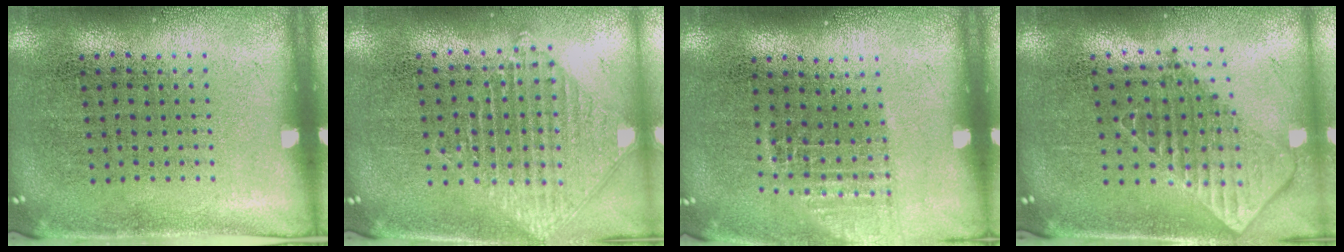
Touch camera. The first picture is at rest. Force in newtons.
{"total": 1.0, "press": 1.0, "slide": 0.2}
{"total": 1.1, "press": 1.0, "slide": 0.5}
{"total": 1.9, "press": 1.5, "slide": 1.3}